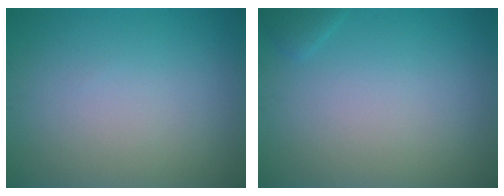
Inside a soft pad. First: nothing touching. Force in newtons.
{"total": 0.7, "press": 0.7, "slide": 0.1}